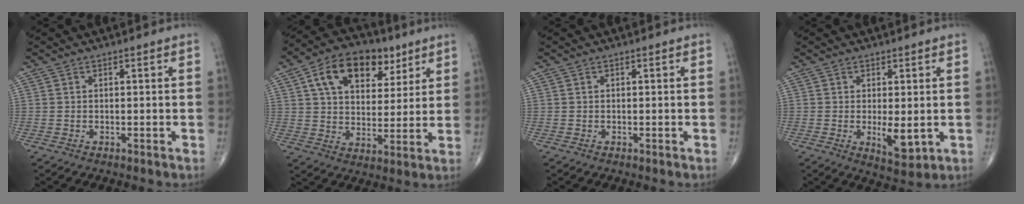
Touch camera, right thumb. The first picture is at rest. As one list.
[{"total": 15.8, "force": [7.3, 9.9, 10.0], "torque": [-0.131, -0.012, 0.121]}, {"total": 0.0}, {"total": 5.4, "force": [-0.5, 2.2, 4.8], "torque": [-0.068, -0.015, 0.000]}]